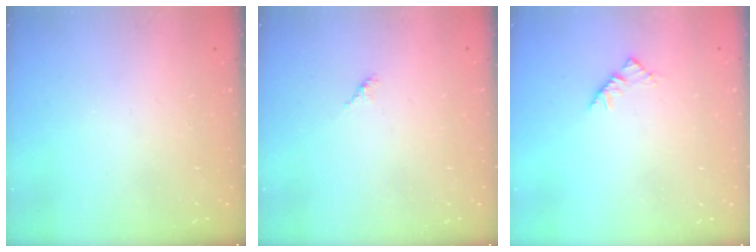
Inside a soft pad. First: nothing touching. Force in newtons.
{"total": 1.7, "press": 1.6, "slide": 0.5}
{"total": 2.9, "press": 2.8, "slide": 0.7}